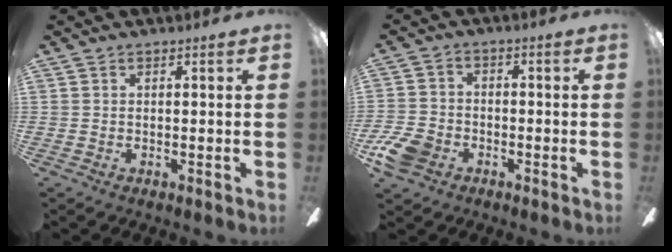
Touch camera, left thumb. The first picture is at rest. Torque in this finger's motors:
{"motor_torque": [-0.38, 0.39, 0.03, 0.02, 0.03]}